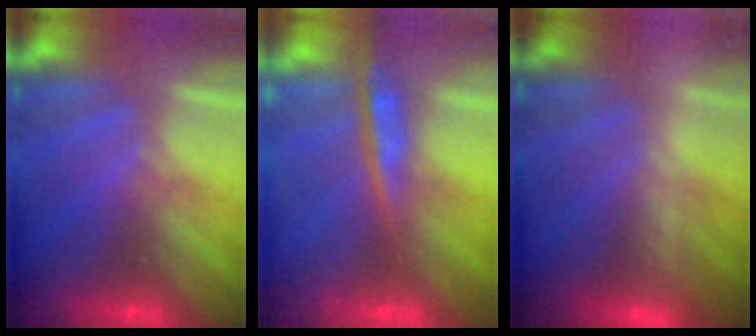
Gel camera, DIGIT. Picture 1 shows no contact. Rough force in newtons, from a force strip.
{"total": 7.7}
{"total": 2.3}